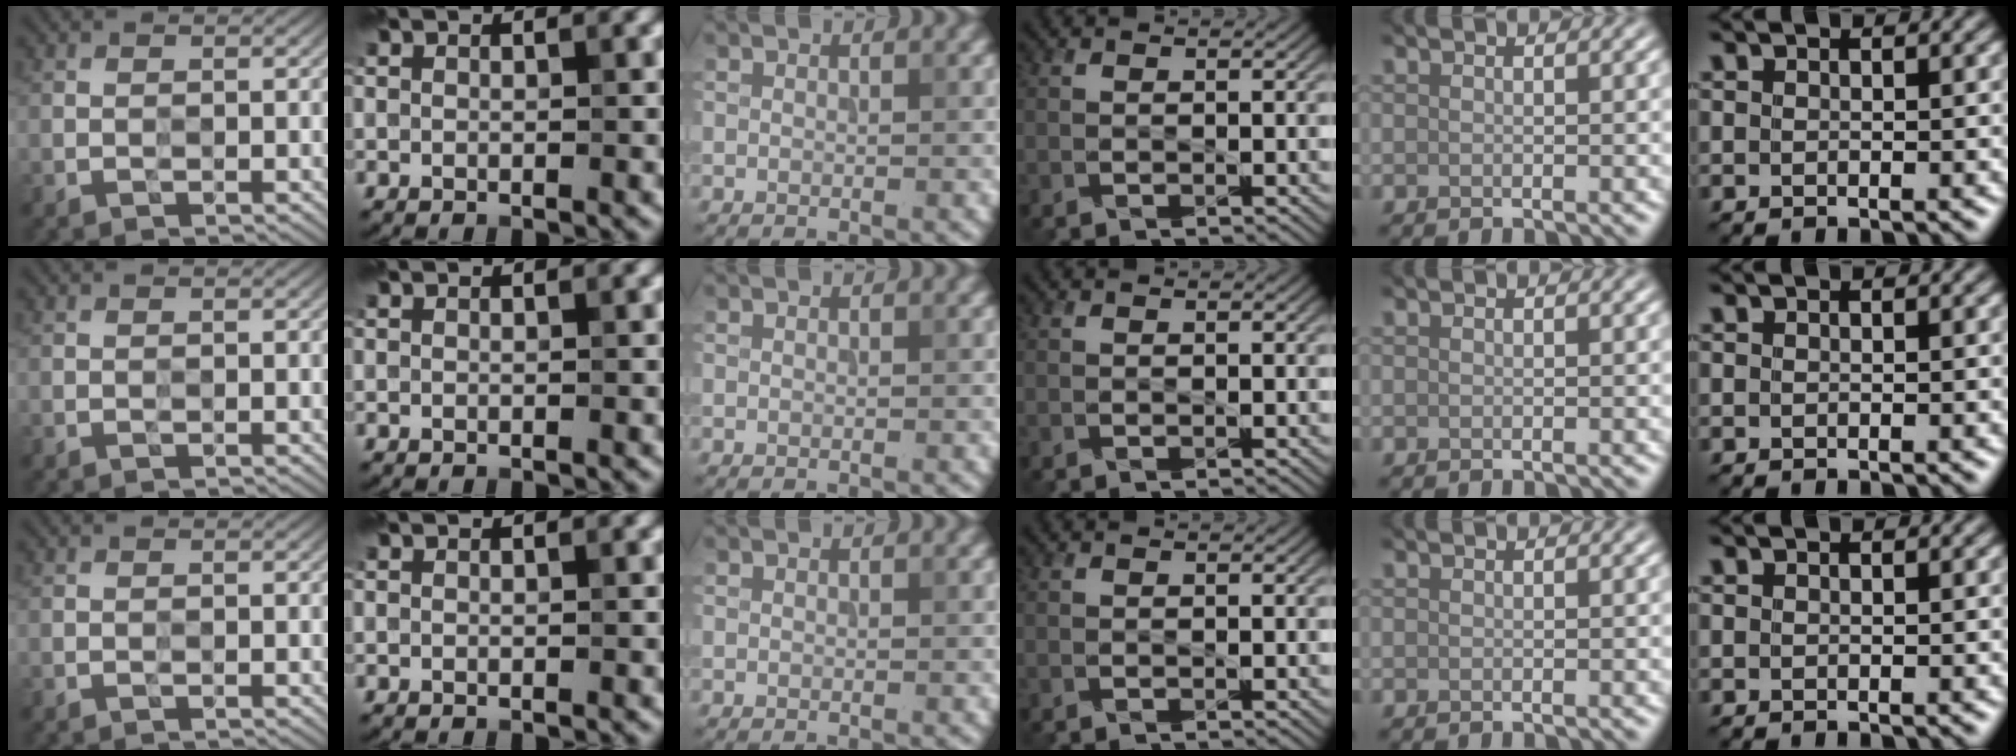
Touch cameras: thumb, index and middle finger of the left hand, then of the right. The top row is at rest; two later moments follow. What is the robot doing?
{"motion": "press", "object": "button"}